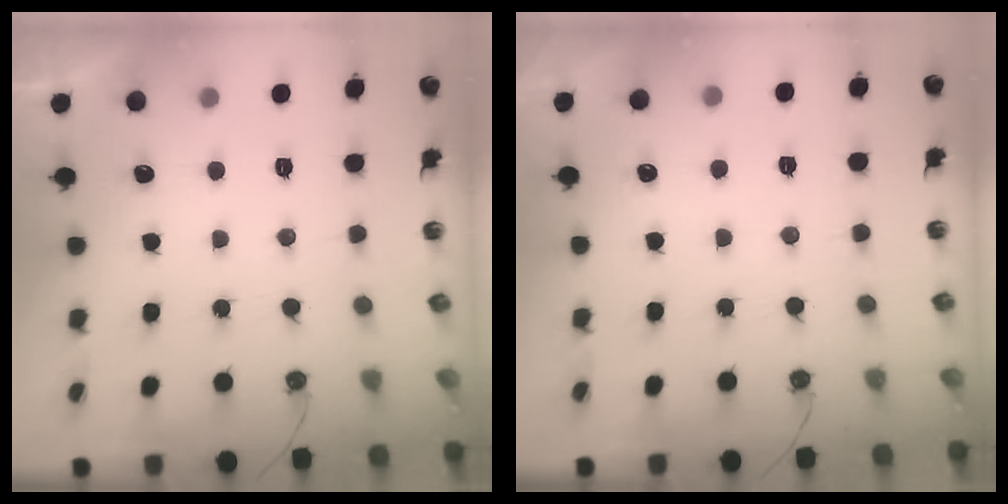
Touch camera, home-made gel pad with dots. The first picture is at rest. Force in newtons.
{"total": 2.4, "press": 2.4, "slide": 0.4}